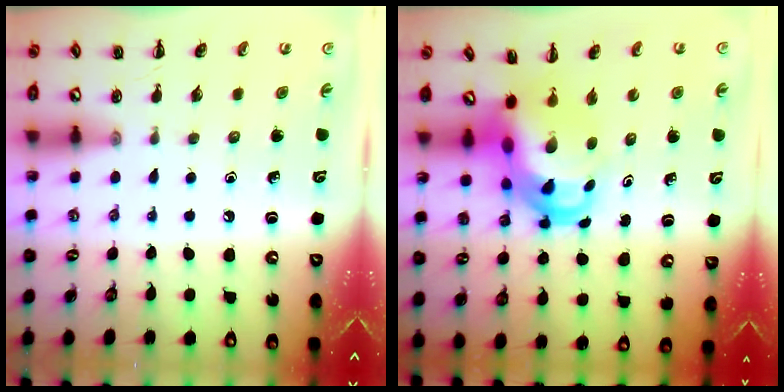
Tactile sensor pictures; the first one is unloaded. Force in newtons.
{"total": 7.2, "press": 6.9, "slide": 2.0}